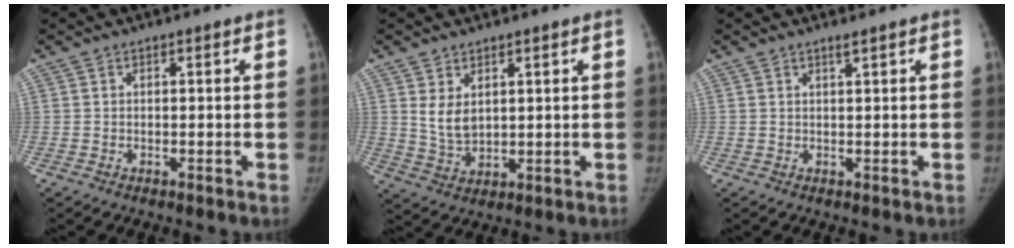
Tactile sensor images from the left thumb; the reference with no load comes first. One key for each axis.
{"total": 5.1, "fx": 2.0, "fy": 3.2, "fz": 3.5, "tx": -0.052, "ty": -0.020, "tz": 0.050}
{"total": 0.9, "fx": 0.7, "fy": -0.1, "fz": 0.6, "tx": -0.011, "ty": -0.006, "tz": 0.013}